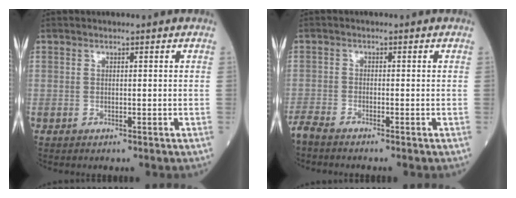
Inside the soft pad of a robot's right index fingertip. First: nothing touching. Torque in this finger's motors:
{"motor_torque": [0.04, -0.02, -0.02, 0.03]}